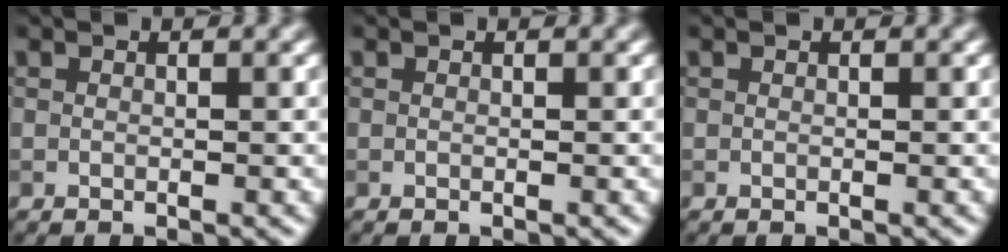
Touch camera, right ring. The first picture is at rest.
{"total": 0.0}
{"total": 0.0}